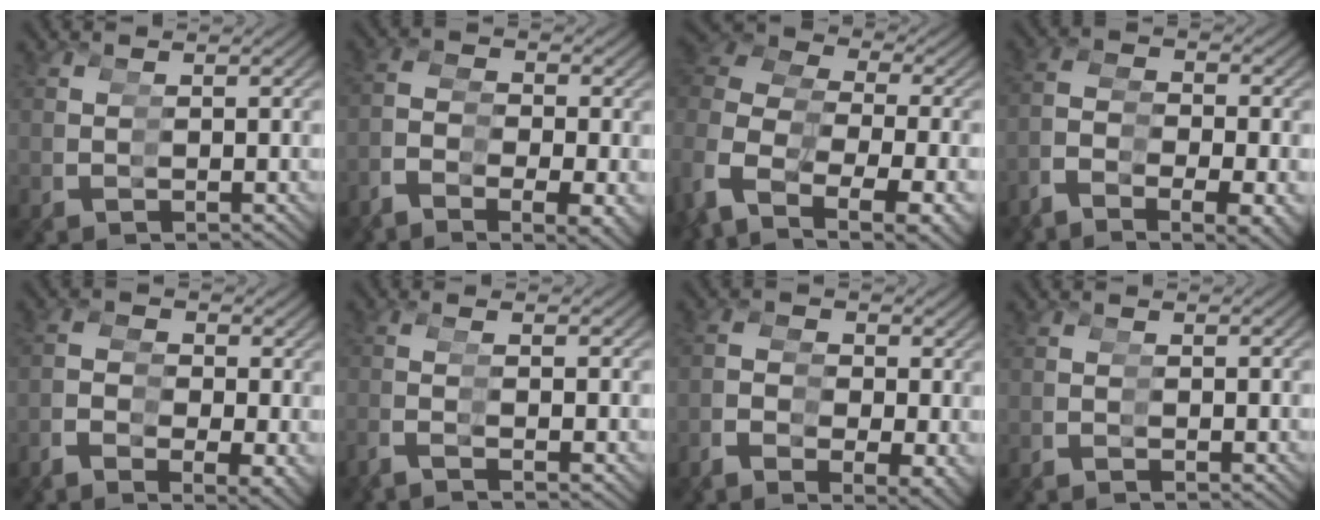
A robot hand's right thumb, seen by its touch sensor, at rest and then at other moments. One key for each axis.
{"total": 4.9, "fx": -0.8, "fy": 3.5, "fz": 3.3, "tx": -0.073, "ty": 0.002, "tz": -0.005}
{"total": 15.6, "fx": 2.6, "fy": 12.4, "fz": 9.0, "tx": -0.174, "ty": 0.021, "tz": 0.025}
{"total": 6.2, "fx": -0.9, "fy": 4.8, "fz": 3.8, "tx": -0.094, "ty": 0.001, "tz": -0.009}
{"total": 2.7, "fx": -0.3, "fy": 1.8, "fz": 2.0, "tx": -0.032, "ty": 0.009, "tz": -0.002}
{"total": 2.1, "fx": -0.8, "fy": 0.1, "fz": 2.0, "tx": -0.044, "ty": 0.013, "tz": -0.008}
{"total": 2.8, "fx": -0.3, "fy": 1.8, "fz": 2.1, "tx": -0.029, "ty": 0.008, "tz": -0.001}
{"total": 0.8, "fx": -0.7, "fy": -0.2, "fz": -0.2, "tx": 0.000, "ty": -0.003, "tz": -0.012}